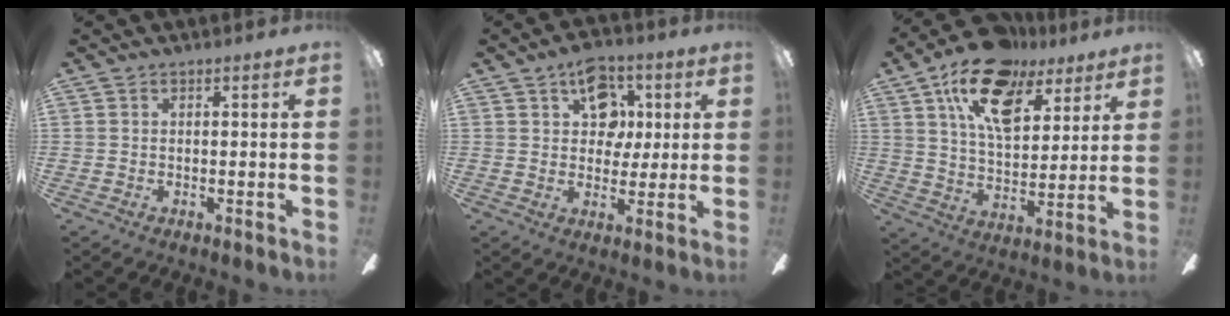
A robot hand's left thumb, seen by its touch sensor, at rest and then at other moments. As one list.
[{"total": 11.6, "force": [5.0, 8.5, 6.2], "torque": [-0.068, -0.012, 0.086]}, {"total": 19.2, "force": [11.4, 10.1, 11.7], "torque": [-0.198, -0.045, 0.199]}]